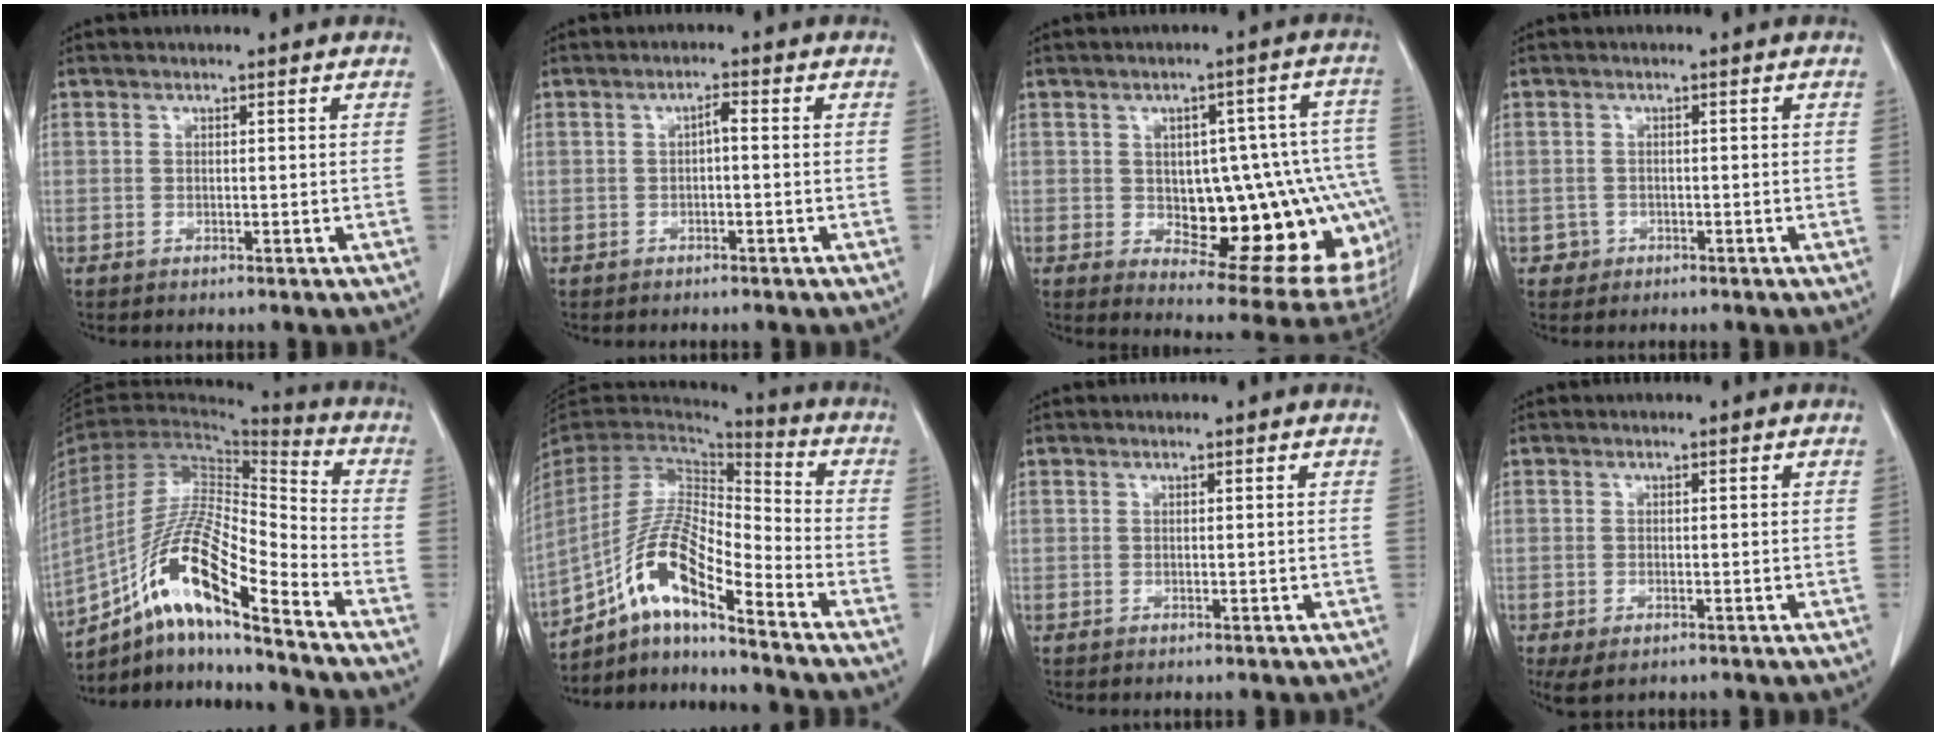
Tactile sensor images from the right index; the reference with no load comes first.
{"total": 1.6, "force": [-0.1, 0.4, 1.5], "torque": [-0.027, 0.007, 0.000]}
{"total": 20.5, "force": [-2.7, 6.8, 19.1], "torque": [-0.163, 0.032, -0.006]}
{"total": 1.7, "force": [-0.6, 1.5, -0.2], "torque": [0.010, 0.009, -0.012]}
{"total": 17.3, "force": [-11.1, 1.9, 13.1], "torque": [-0.259, -0.004, -0.203]}
{"total": 14.4, "force": [-8.6, 2.5, 11.3], "torque": [-0.226, 0.009, -0.158]}
{"total": 0.0}
{"total": 3.0, "force": [-1.6, 1.6, 2.1], "torque": [-0.039, -0.008, -0.019]}